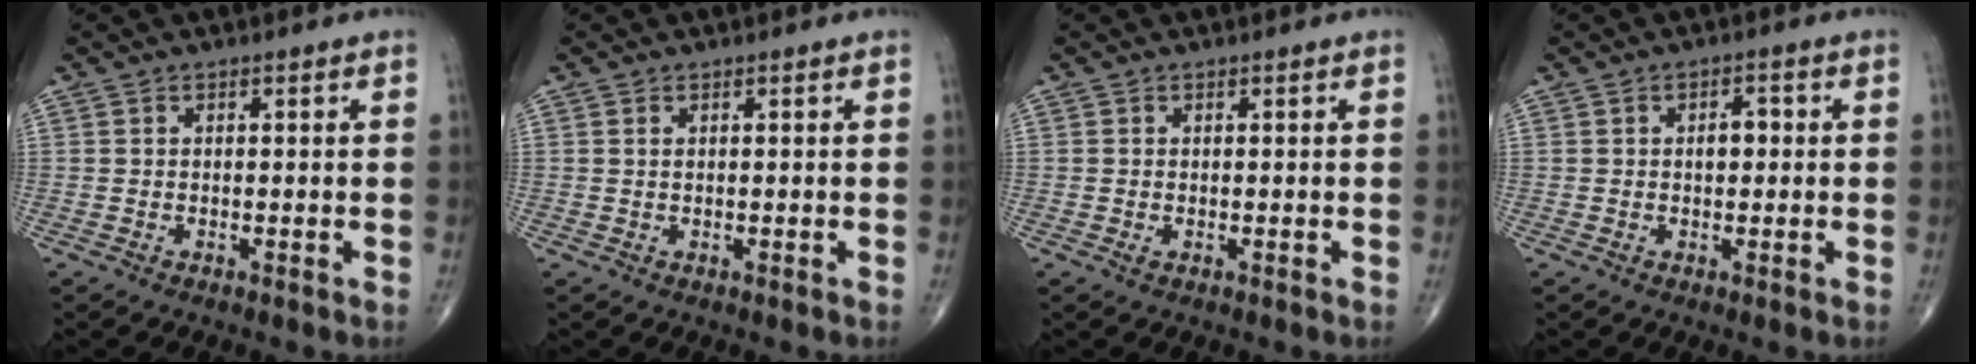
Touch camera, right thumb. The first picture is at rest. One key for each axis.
{"total": 0.7, "fx": 0.3, "fy": 0.3, "fz": 0.5, "tx": -0.012, "ty": 0.004, "tz": 0.008}
{"total": 0.5, "fx": -0.1, "fy": 0.4, "fz": 0.4, "tx": -0.005, "ty": 0.000, "tz": -0.001}
{"total": 3.0, "fx": 0.2, "fy": 1.7, "fz": 2.4, "tx": -0.026, "ty": 0.008, "tz": 0.000}